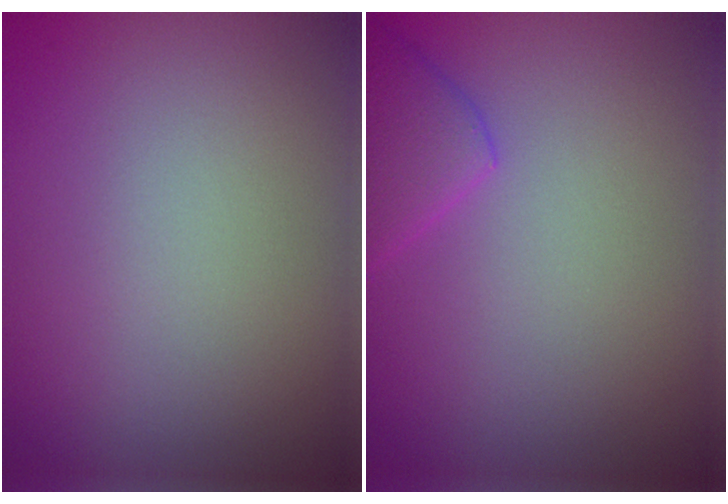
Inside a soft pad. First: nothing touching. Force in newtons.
{"total": 2.8, "press": 2.8, "slide": 0.3}